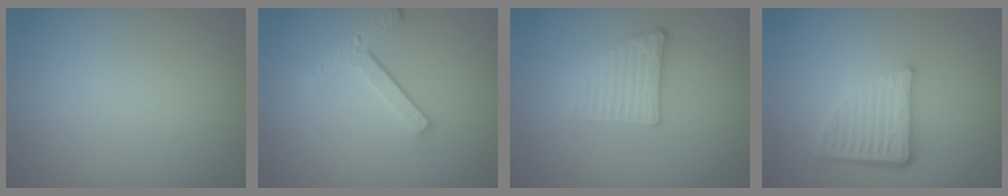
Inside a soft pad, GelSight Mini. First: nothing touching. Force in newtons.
{"total": 3.3, "press": 2.5, "slide": 2.2}
{"total": 2.7, "press": 2.6, "slide": 0.8}
{"total": 5.0, "press": 3.6, "slide": 3.6}